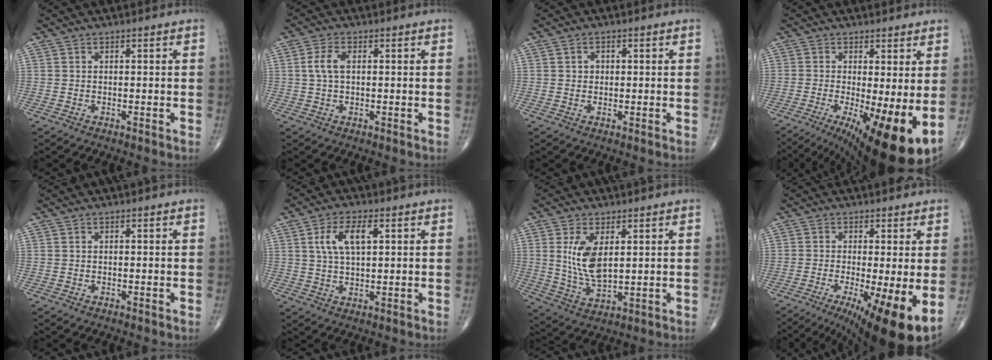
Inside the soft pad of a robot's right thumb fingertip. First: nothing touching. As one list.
[{"total": 3.9, "force": [0.6, 2.0, 3.3], "torque": [-0.079, 0.008, 0.010]}, {"total": 1.5, "force": [0.3, 1.3, 0.7], "torque": [-0.006, 0.002, 0.003]}, {"total": 13.3, "force": [-3.1, 3.0, 12.5], "torque": [-0.176, -0.017, -0.035]}, {"total": 0.0}, {"total": 7.2, "force": [2.2, 3.2, 6.1], "torque": [-0.121, 0.002, 0.044]}, {"total": 8.9, "force": [2.3, 4.3, 7.4], "torque": [-0.139, -0.019, 0.055]}, {"total": 11.8, "force": [-3.7, 1.7, 11.1], "torque": [-0.166, -0.020, -0.055]}]